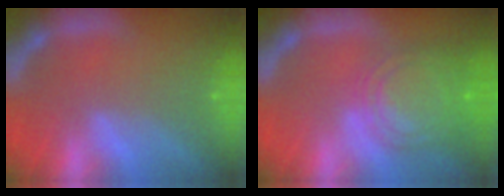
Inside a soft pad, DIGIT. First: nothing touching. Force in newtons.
{"total": 9.1}